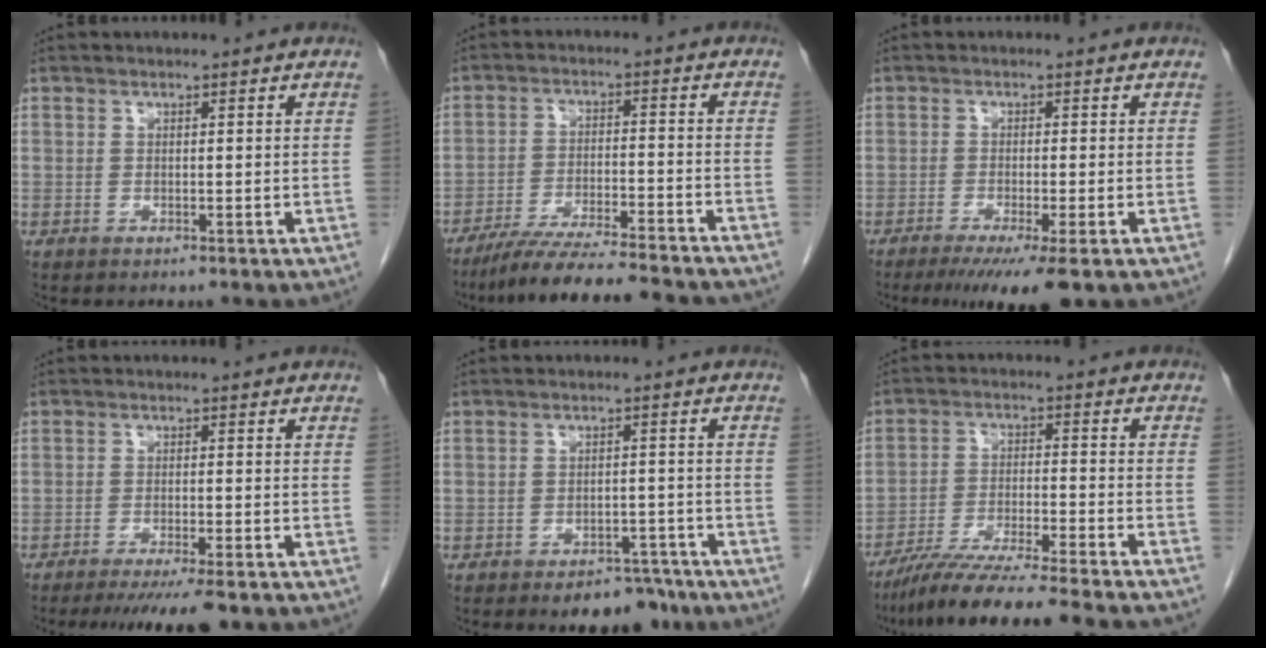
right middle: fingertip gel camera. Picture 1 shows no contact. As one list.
[{"total": 16.1, "force": [-14.3, 0.7, 7.5], "torque": [-0.117, -0.020, -0.219]}, {"total": 7.1, "force": [-4.6, -0.1, 5.4], "torque": [-0.080, -0.021, -0.073]}, {"total": 8.2, "force": [-6.6, 0.4, 4.9], "torque": [-0.063, -0.018, -0.098]}, {"total": 5.8, "force": [-4.5, 2.8, 2.5], "torque": [-0.023, 0.004, -0.059]}, {"total": 15.8, "force": [-13.8, -0.9, 7.7], "torque": [-0.117, -0.032, -0.223]}]